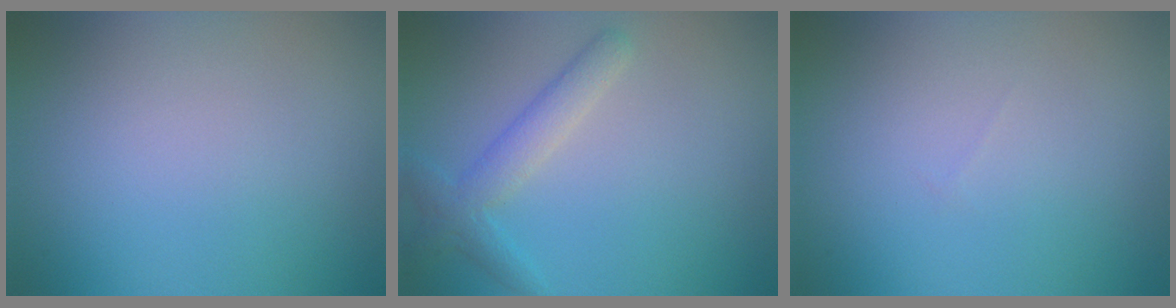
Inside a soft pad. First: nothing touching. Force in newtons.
{"total": 2.9, "press": 2.9, "slide": 0.1}
{"total": 0.0}